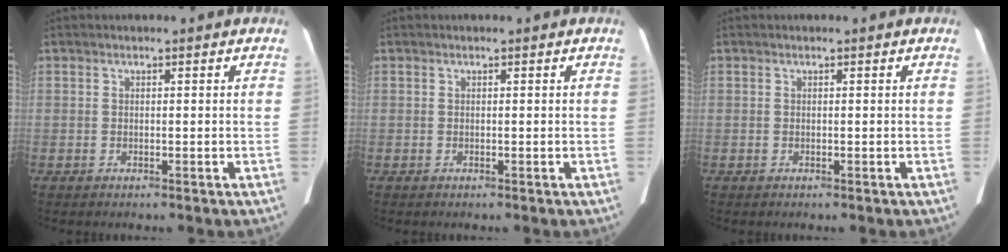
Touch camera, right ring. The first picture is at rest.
{"total": 0.0}
{"total": 0.0}